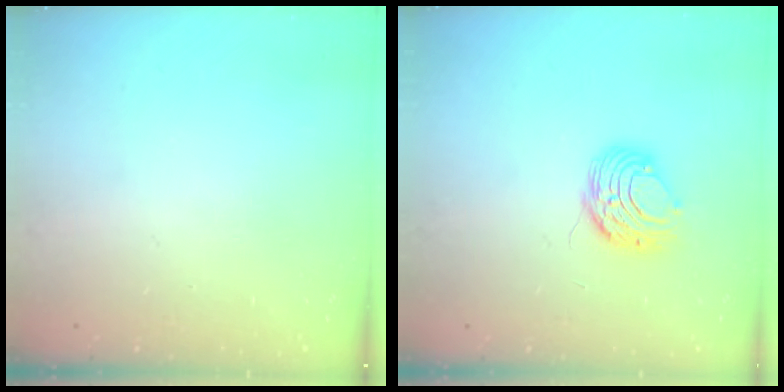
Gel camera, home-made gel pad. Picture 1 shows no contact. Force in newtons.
{"total": 9.2, "press": 9.1, "slide": 0.8}